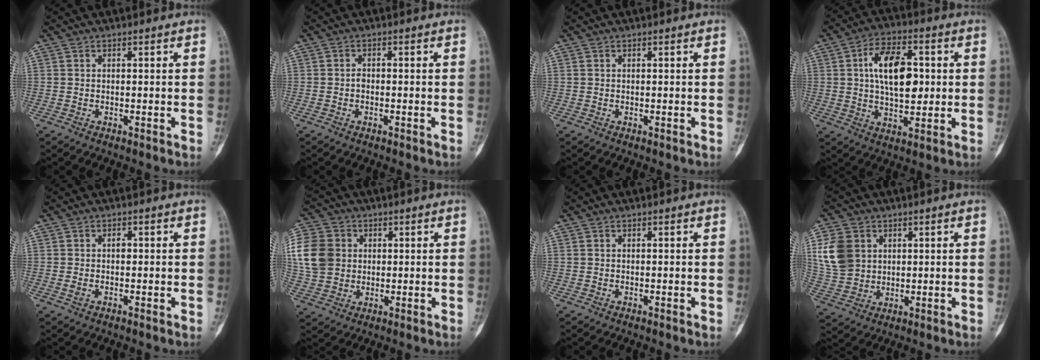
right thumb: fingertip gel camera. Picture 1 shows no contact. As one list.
[{"total": 1.0, "force": [-0.4, 0.7, 0.7], "torque": [-0.006, 0.002, -0.009]}, {"total": 0.0}, {"total": 13.1, "force": [1.9, 7.1, 10.8], "torque": [-0.158, 0.001, 0.029]}, {"total": 2.1, "force": [-0.1, 1.3, 1.6], "torque": [-0.028, 0.003, -0.003]}, {"total": 16.3, "force": [2.7, 13.8, 8.3], "torque": [-0.189, 0.020, 0.057]}, {"total": 0.0}, {"total": 10.3, "force": [3.0, 8.3, 5.4], "torque": [-0.095, -0.008, 0.066]}]